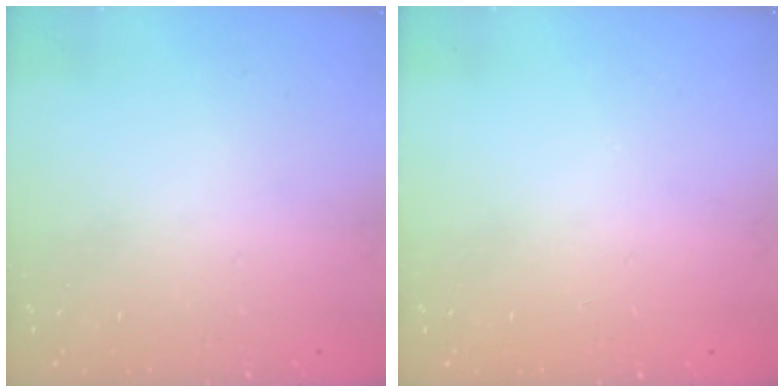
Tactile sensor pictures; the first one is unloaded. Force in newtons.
{"total": 0.0}